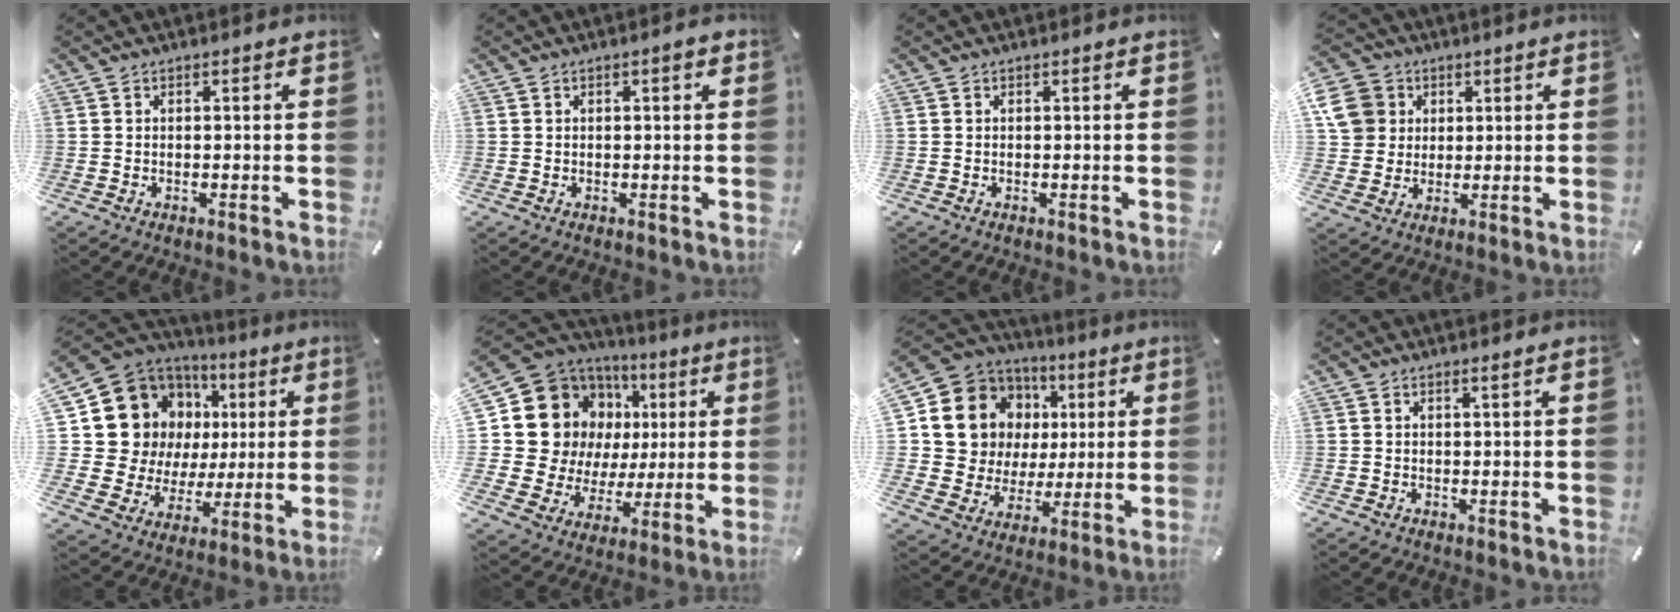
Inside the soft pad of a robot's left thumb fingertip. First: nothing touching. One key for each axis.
{"total": 1.5, "fx": 0.4, "fy": 0.5, "fz": 1.4, "tx": -0.027, "ty": 0.005, "tz": 0.006}
{"total": 0.0}
{"total": 9.6, "fx": 2.8, "fy": 8.6, "fz": 3.0, "tx": -0.071, "ty": 0.004, "tz": 0.057}
{"total": 16.2, "fx": 5.7, "fy": 13.9, "fz": 5.9, "tx": -0.098, "ty": -0.048, "tz": 0.134}
{"total": 18.3, "fx": 6.1, "fy": 15.3, "fz": 8.0, "tx": -0.137, "ty": -0.051, "tz": 0.136}
{"total": 13.9, "fx": 3.9, "fy": 12.9, "fz": 3.5, "tx": -0.058, "ty": -0.029, "tz": 0.093}
{"total": 1.0, "fx": 0.6, "fy": 0.0, "fz": 0.7, "tx": -0.014, "ty": -0.002, "tz": 0.011}